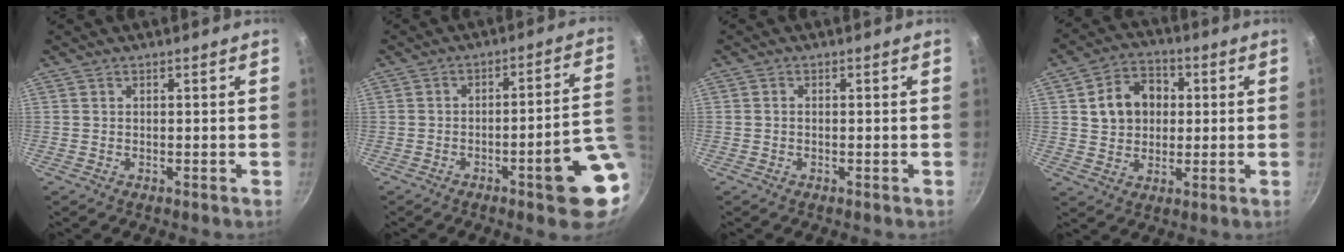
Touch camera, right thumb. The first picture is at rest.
{"total": 13.0, "force": [-3.7, 2.4, 12.2], "torque": [-0.130, 0.027, -0.045]}
{"total": 0.5, "force": [-0.1, 0.4, 0.3], "torque": [-0.004, 0.004, -0.004]}
{"total": 10.3, "force": [1.9, 8.3, 5.8], "torque": [-0.072, 0.015, 0.027]}